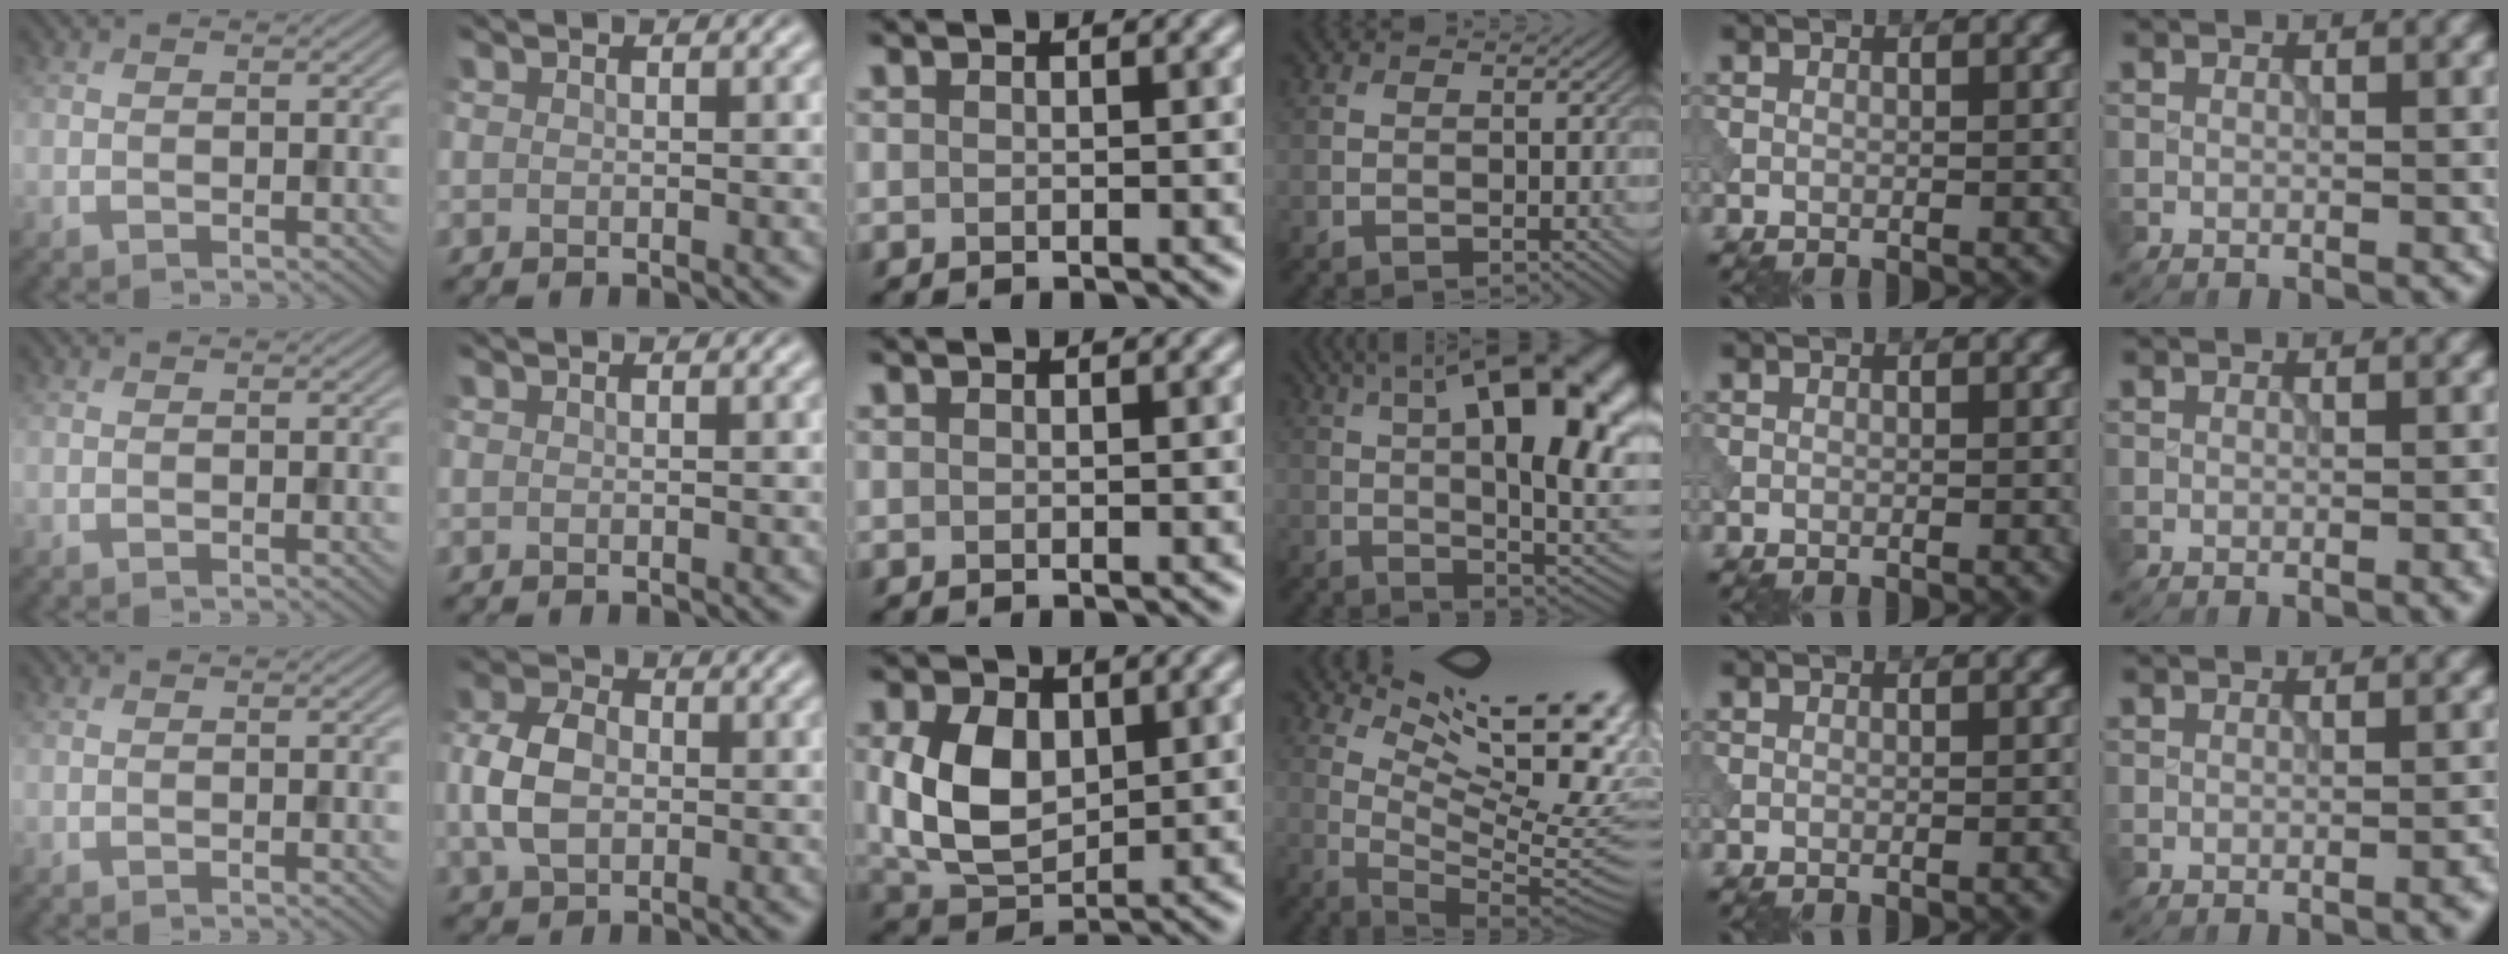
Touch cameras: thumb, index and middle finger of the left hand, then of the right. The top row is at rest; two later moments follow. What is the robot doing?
{"motion": "dispense", "object": "syringe"}